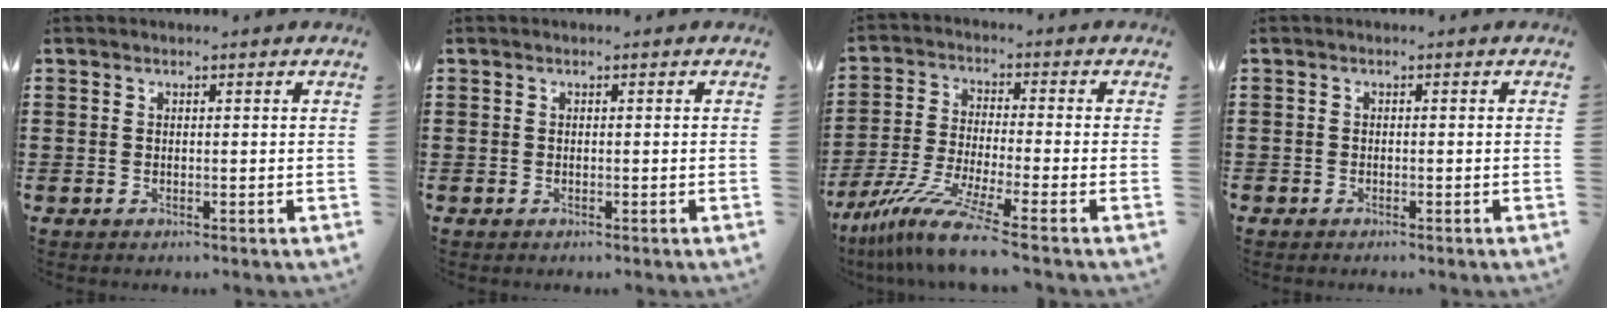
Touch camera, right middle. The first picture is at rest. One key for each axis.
{"total": 0.0}
{"total": 8.7, "fx": -6.7, "fy": -0.1, "fz": 5.5, "tx": -0.117, "ty": -0.013, "tz": -0.132}
{"total": 0.5, "fx": -0.4, "fy": 0.3, "fz": 0.0, "tx": 0.000, "ty": 0.002, "tz": -0.010}